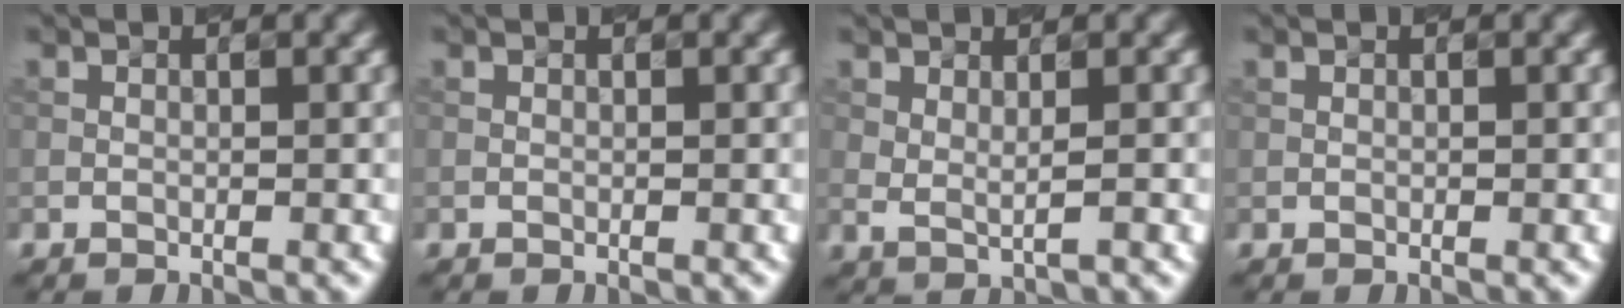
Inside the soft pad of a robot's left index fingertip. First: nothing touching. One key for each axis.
{"total": 0.0}
{"total": 1.4, "fx": 0.5, "fy": 0.4, "fz": 1.2, "tx": -0.022, "ty": -0.007, "tz": 0.014}
{"total": 0.0}